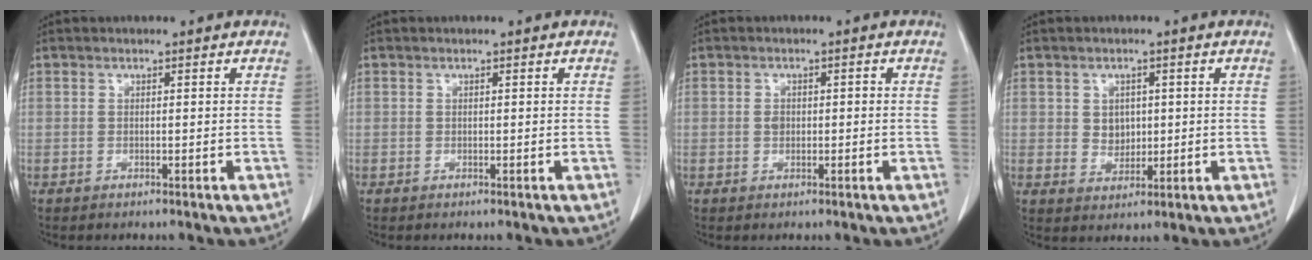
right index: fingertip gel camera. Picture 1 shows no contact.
{"total": 0.0}
{"total": 1.5, "force": [-0.1, 1.1, 0.9], "torque": [-0.016, 0.007, 0.001]}
{"total": 3.4, "force": [0.5, 2.8, 1.9], "torque": [-0.027, 0.001, 0.017]}